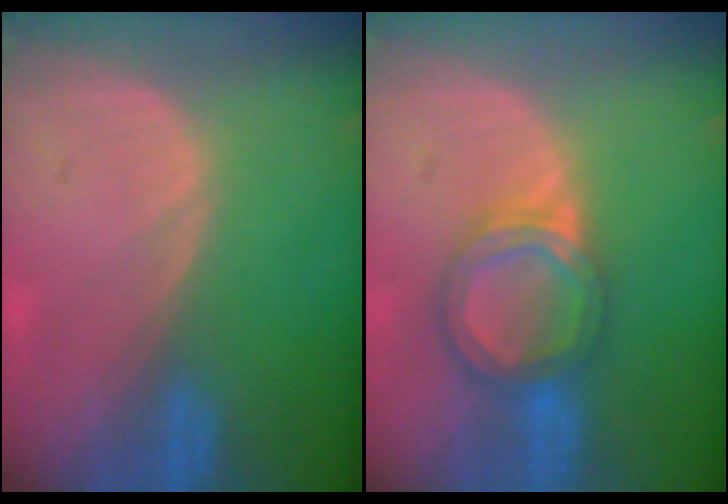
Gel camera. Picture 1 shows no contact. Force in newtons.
{"total": 6.2, "press": 5.7, "slide": 2.5}